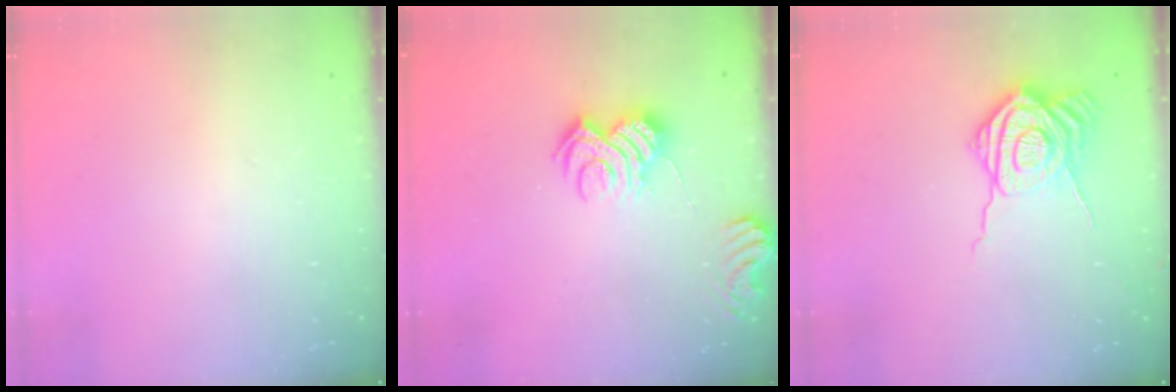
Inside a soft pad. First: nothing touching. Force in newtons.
{"total": 7.3, "press": 7.2, "slide": 0.6}
{"total": 19.3, "press": 19.3, "slide": 0.5}